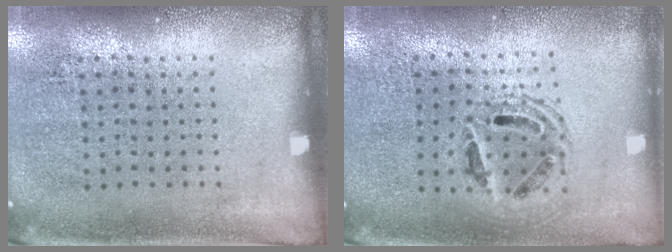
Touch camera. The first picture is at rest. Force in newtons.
{"total": 1.4, "press": 1.2, "slide": 0.6}